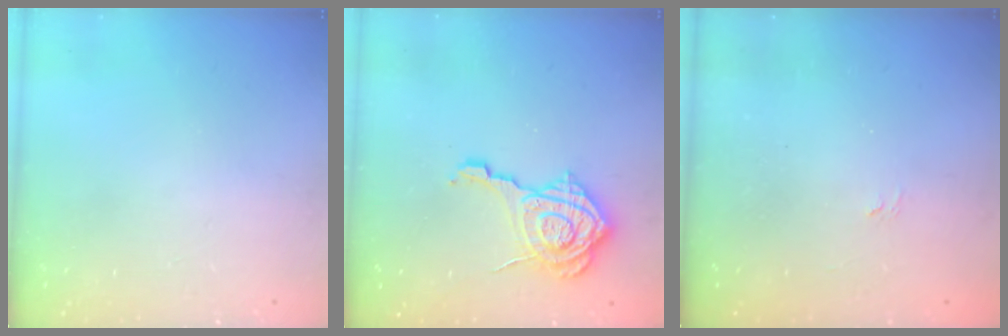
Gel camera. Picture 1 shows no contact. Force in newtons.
{"total": 14.3, "press": 14.3, "slide": 0.9}
{"total": 1.5, "press": 1.1, "slide": 1.0}